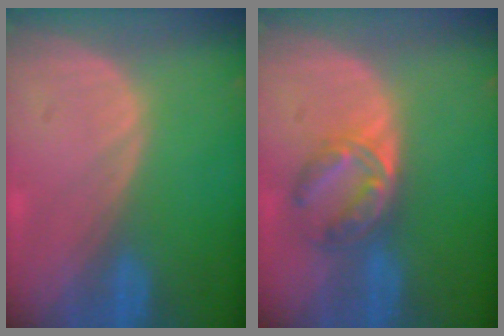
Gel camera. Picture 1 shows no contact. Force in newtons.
{"total": 6.2, "press": 5.7, "slide": 2.5}